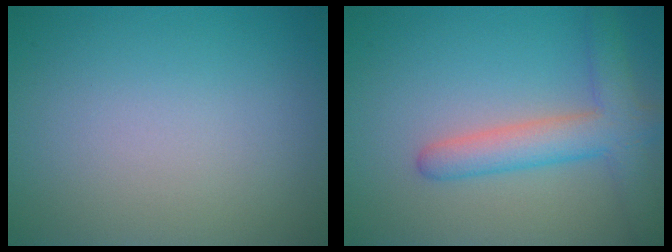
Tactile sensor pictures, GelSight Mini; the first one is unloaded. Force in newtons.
{"total": 4.7, "press": 4.7, "slide": 0.2}